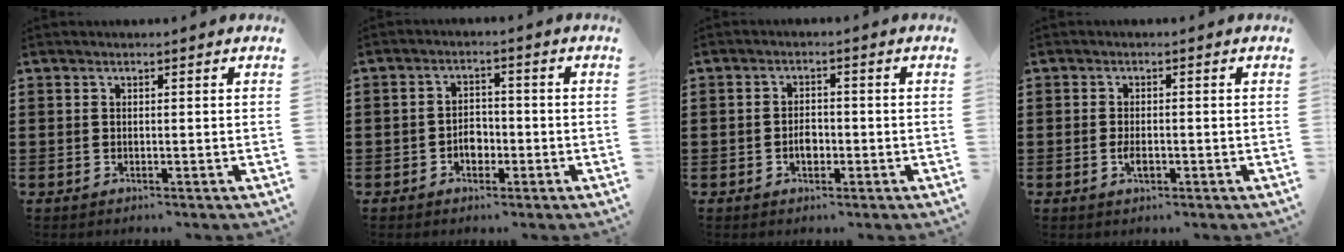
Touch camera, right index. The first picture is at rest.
{"total": 3.2, "force": [-1.2, 2.3, 1.9], "torque": [-0.031, 0.001, -0.025]}
{"total": 2.7, "force": [-0.8, 1.7, 2.0], "torque": [-0.030, -0.001, -0.016]}
{"total": 2.2, "force": [-0.7, 0.9, 1.9], "torque": [-0.042, -0.002, -0.016]}